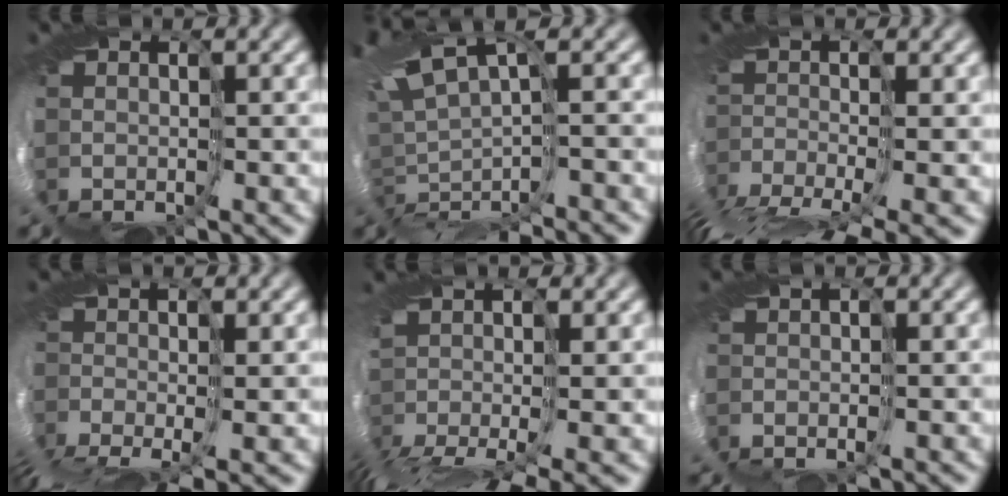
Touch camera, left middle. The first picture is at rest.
{"total": 5.8, "force": [-1.5, 1.4, 5.5], "torque": [-0.092, 0.009, 0.004]}
{"total": 10.4, "force": [-7.9, 2.7, 6.1], "torque": [-0.127, -0.036, -0.121]}
{"total": 8.9, "force": [-5.0, 3.8, 6.4], "torque": [-0.133, -0.023, -0.063]}
{"total": 9.0, "force": [-3.4, 3.2, 7.7], "torque": [-0.138, -0.039, -0.044]}
{"total": 1.2, "force": [-0.8, 0.0, 0.9], "torque": [-0.004, -0.003, -0.013]}